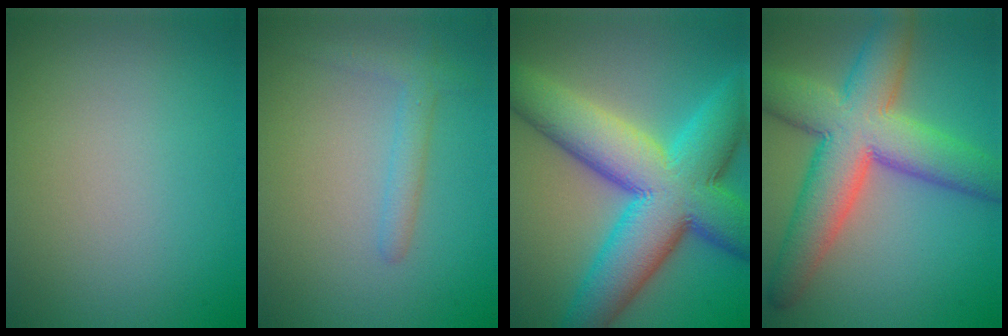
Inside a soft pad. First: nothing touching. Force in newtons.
{"total": 1.9, "press": 1.9, "slide": 0.1}
{"total": 13.6, "press": 13.6, "slide": 0.1}
{"total": 10.2, "press": 10.2, "slide": 0.6}